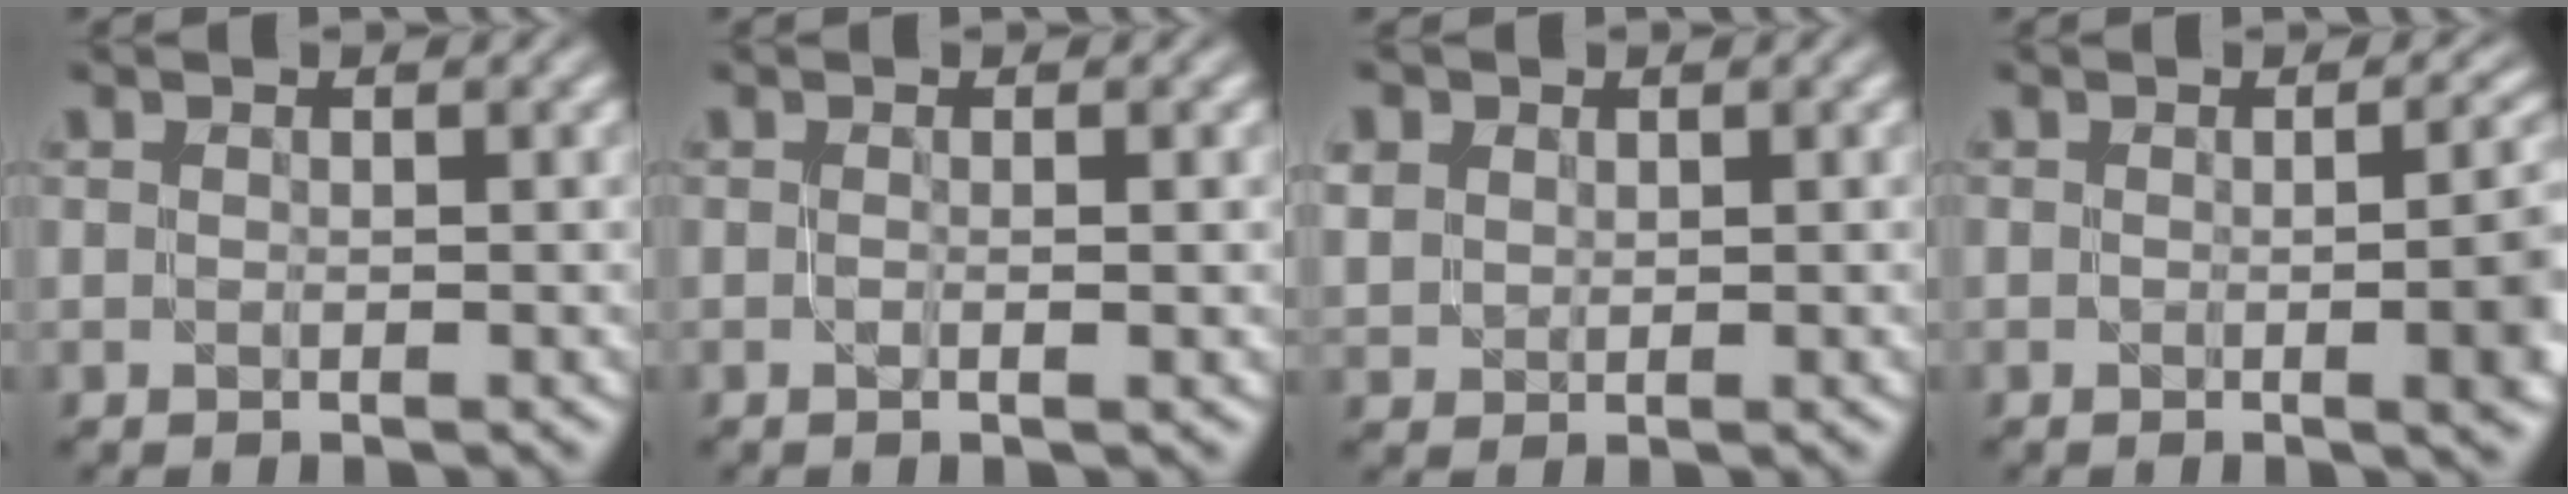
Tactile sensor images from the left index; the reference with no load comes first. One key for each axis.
{"total": 1.3, "fx": -0.1, "fy": 0.3, "fz": 1.2, "tx": -0.016, "ty": -0.005, "tz": -0.006}
{"total": 2.0, "fx": 1.0, "fy": 1.6, "fz": 0.7, "tx": -0.019, "ty": 0.002, "tz": 0.024}
{"total": 7.5, "fx": -0.6, "fy": 3.1, "fz": 6.8, "tx": -0.048, "ty": 0.002, "tz": -0.009}